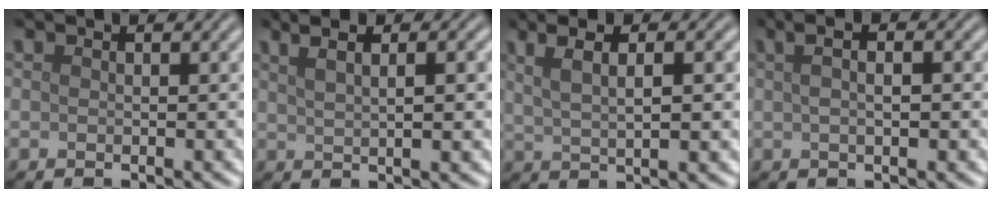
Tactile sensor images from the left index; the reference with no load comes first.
{"total": 5.5, "force": [2.6, 2.2, 4.3], "torque": [-0.048, 0.024, 0.021]}
{"total": 5.3, "force": [2.2, 1.7, 4.5], "torque": [-0.066, 0.010, 0.021]}
{"total": 4.7, "force": [1.7, 2.1, 3.8], "torque": [-0.038, 0.028, 0.004]}